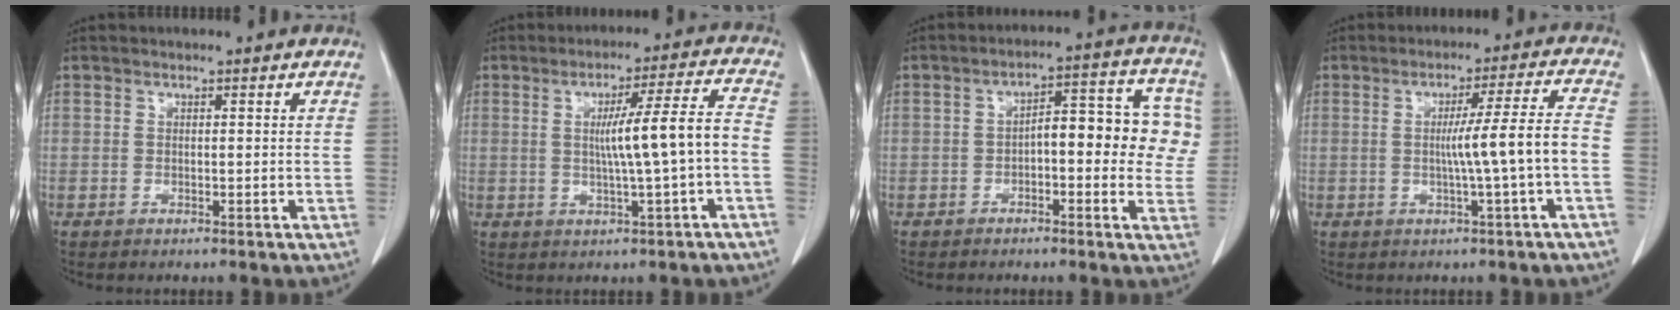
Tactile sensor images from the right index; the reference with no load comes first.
{"total": 9.0, "force": [-0.7, -0.7, 8.9], "torque": [-0.138, 0.006, -0.008]}
{"total": 11.8, "force": [0.5, 4.7, 10.8], "torque": [-0.134, 0.047, 0.008]}
{"total": 7.8, "force": [-1.2, -1.5, 7.6], "torque": [-0.116, 0.004, -0.015]}